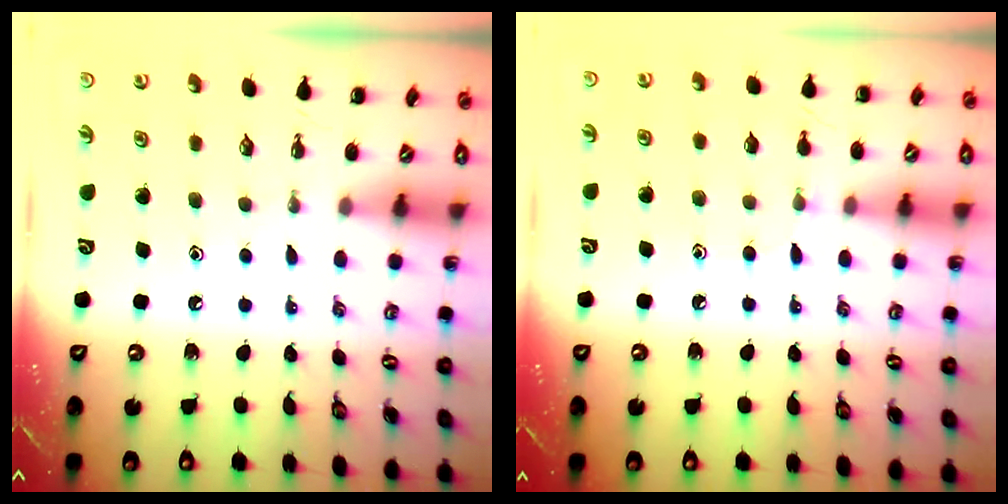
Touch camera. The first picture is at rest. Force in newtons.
{"total": 7.1, "press": 6.8, "slide": 1.8}